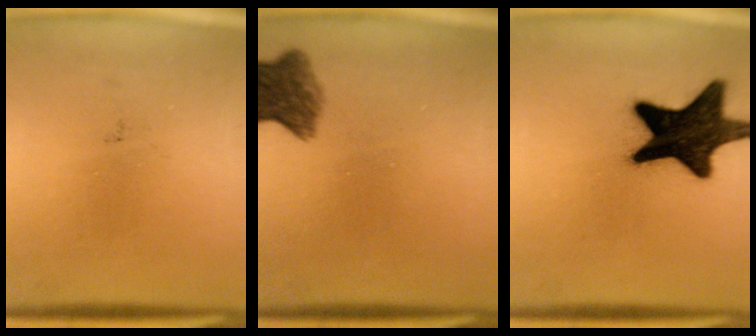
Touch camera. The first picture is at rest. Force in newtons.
{"total": 6.4}
{"total": 18.5}